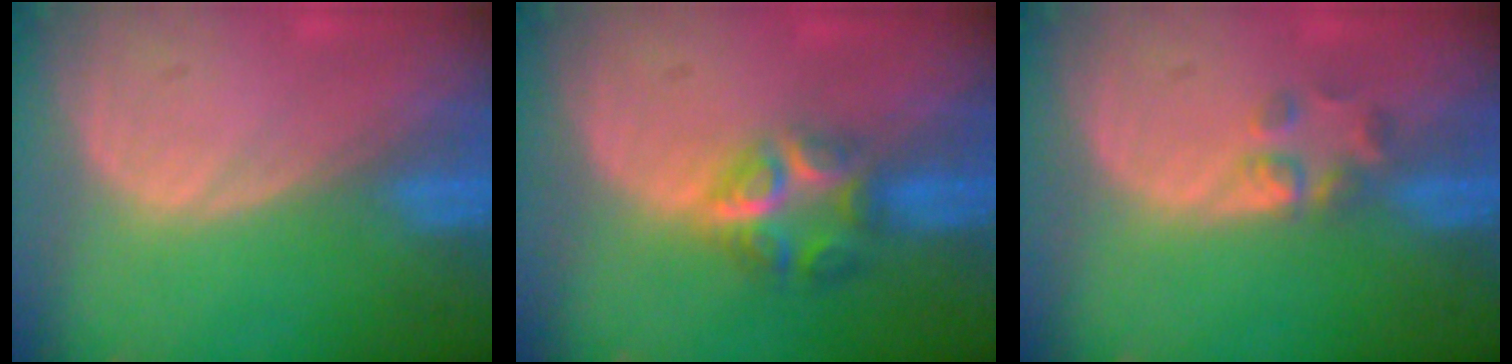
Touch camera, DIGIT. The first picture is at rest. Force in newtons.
{"total": 6.1, "press": 5.5, "slide": 2.6}
{"total": 2.6, "press": 2.4, "slide": 0.9}